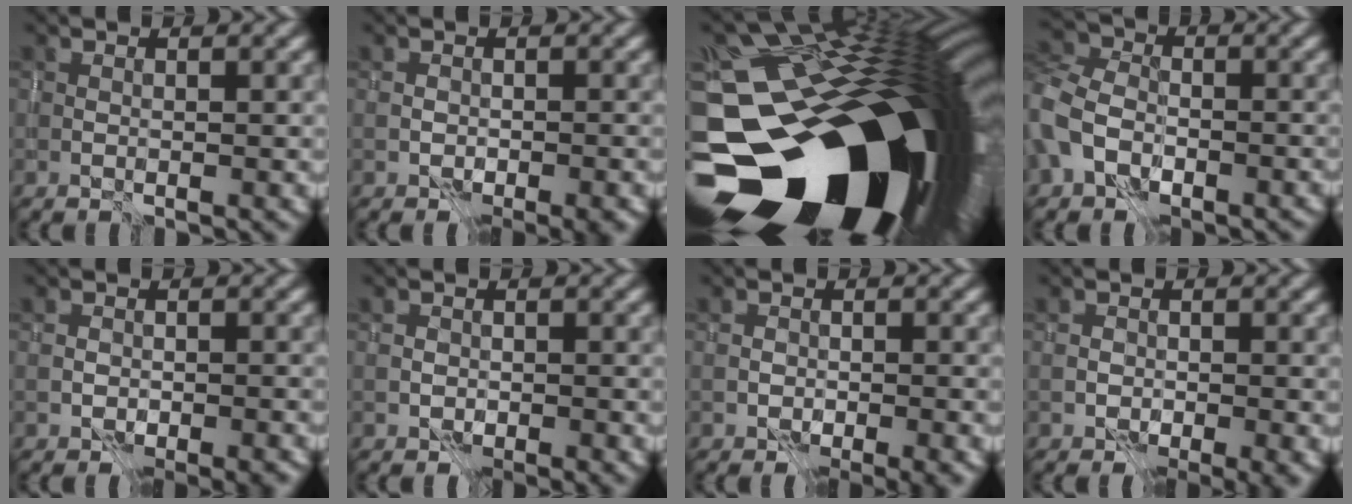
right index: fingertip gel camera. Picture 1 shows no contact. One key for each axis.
{"total": 2.2, "fx": -1.3, "fy": 1.1, "fz": 1.4, "tx": -0.019, "ty": -0.008, "tz": -0.012}
{"total": 22.8, "fx": -8.7, "fy": 15.0, "fz": 14.8, "tx": -0.230, "ty": -0.051, "tz": -0.113}
{"total": 7.2, "fx": -3.4, "fy": 5.1, "fz": 3.7, "tx": -0.086, "ty": -0.014, "tz": -0.074}
{"total": 2.1, "fx": -1.3, "fy": 1.1, "fz": 1.3, "tx": -0.018, "ty": -0.009, "tz": -0.012}
{"total": 0.7, "fx": -0.3, "fy": 0.5, "fz": 0.4, "tx": -0.013, "ty": -0.004, "tz": -0.002}
{"total": 2.5, "fx": -1.4, "fy": 1.3, "fz": 1.7, "tx": -0.025, "ty": -0.010, "tz": -0.017}
{"total": 2.8, "fx": -1.2, "fy": 1.6, "fz": 2.0, "tx": -0.026, "ty": -0.010, "tz": -0.015}